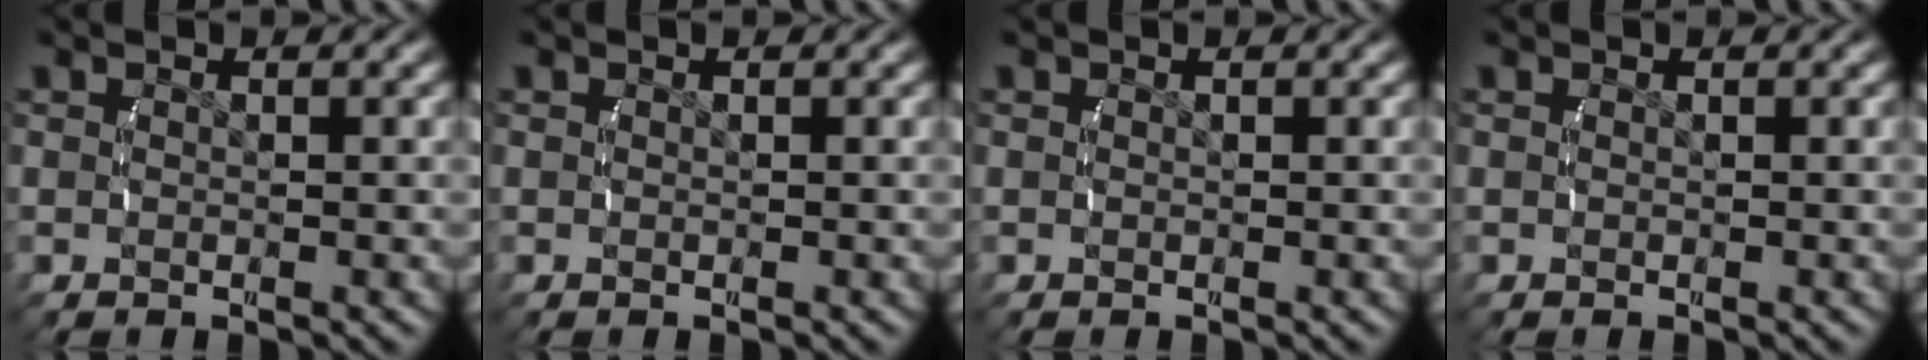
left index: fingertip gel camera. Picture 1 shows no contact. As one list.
[{"total": 0.0}, {"total": 0.0}, {"total": 0.0}]